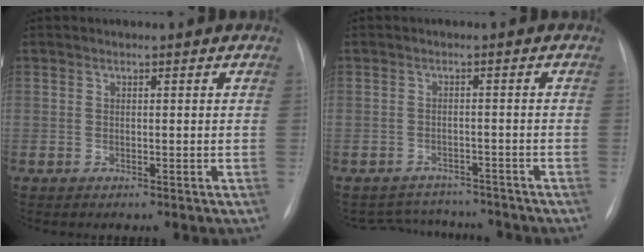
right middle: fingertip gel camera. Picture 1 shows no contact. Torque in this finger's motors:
{"motor_torque": [-0.64, -0.32, -0.16, -0.05]}